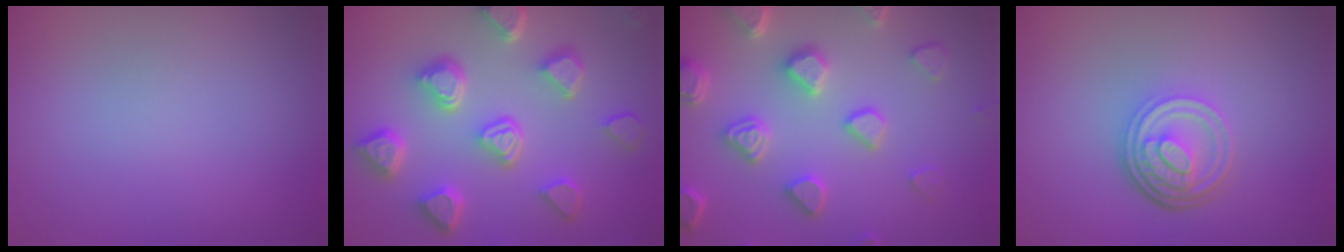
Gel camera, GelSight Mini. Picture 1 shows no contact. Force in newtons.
{"total": 6.9, "press": 5.7, "slide": 3.9}
{"total": 5.5, "press": 5.0, "slide": 2.4}
{"total": 4.7, "press": 3.5, "slide": 3.2}